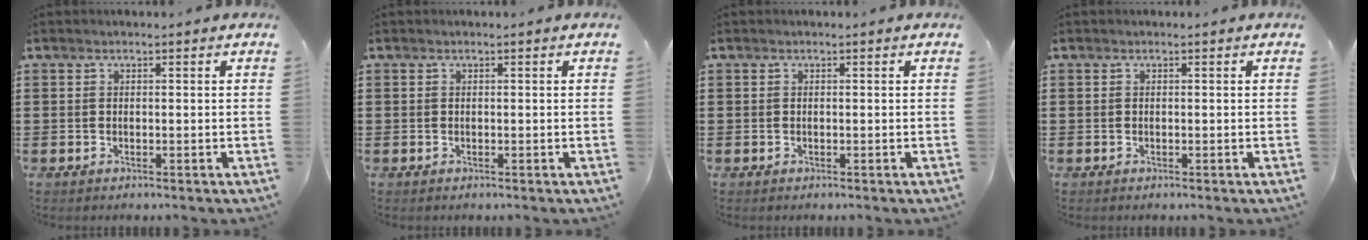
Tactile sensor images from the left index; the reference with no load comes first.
{"total": 0.0}
{"total": 0.0}
{"total": 0.0}